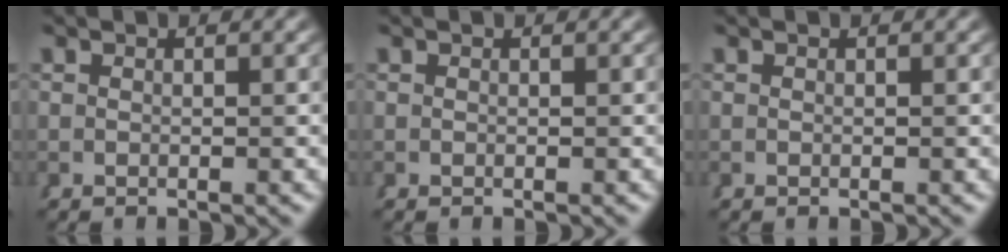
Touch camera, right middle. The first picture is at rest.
{"total": 0.0}
{"total": 0.0}